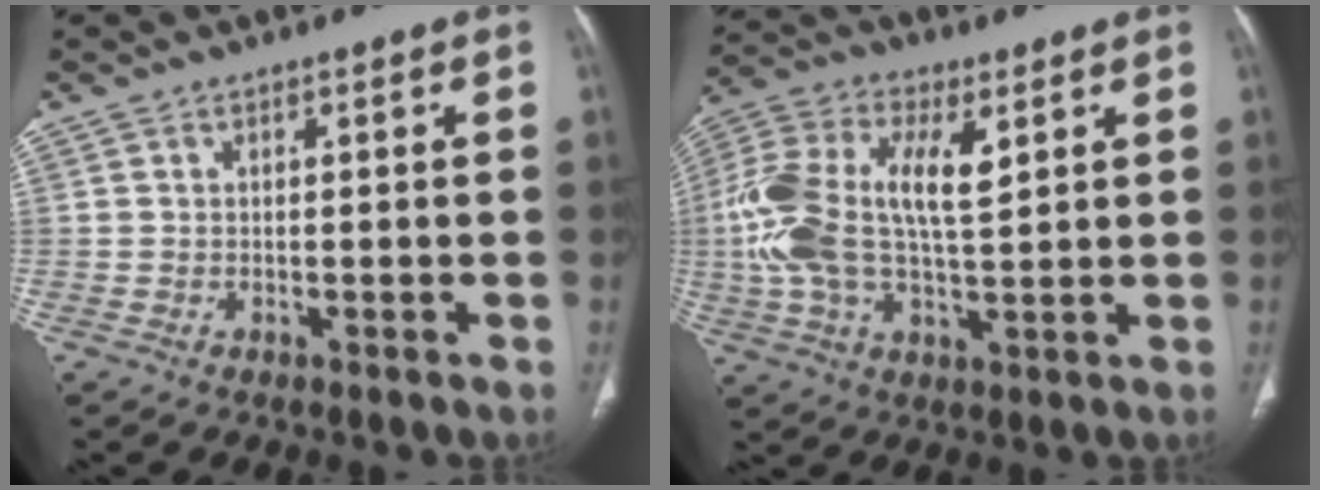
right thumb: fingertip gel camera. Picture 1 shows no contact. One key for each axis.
{"total": 16.9, "fx": 3.3, "fy": 8.1, "fz": 14.5, "tx": -0.302, "ty": 0.013, "tz": 0.056}